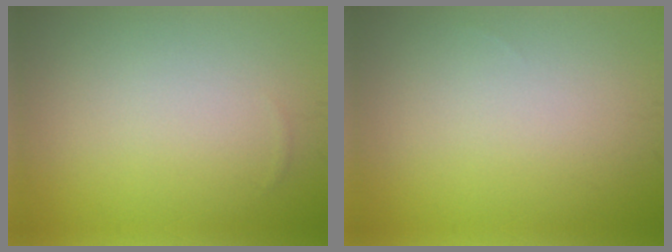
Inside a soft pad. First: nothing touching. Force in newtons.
{"total": 0.0}